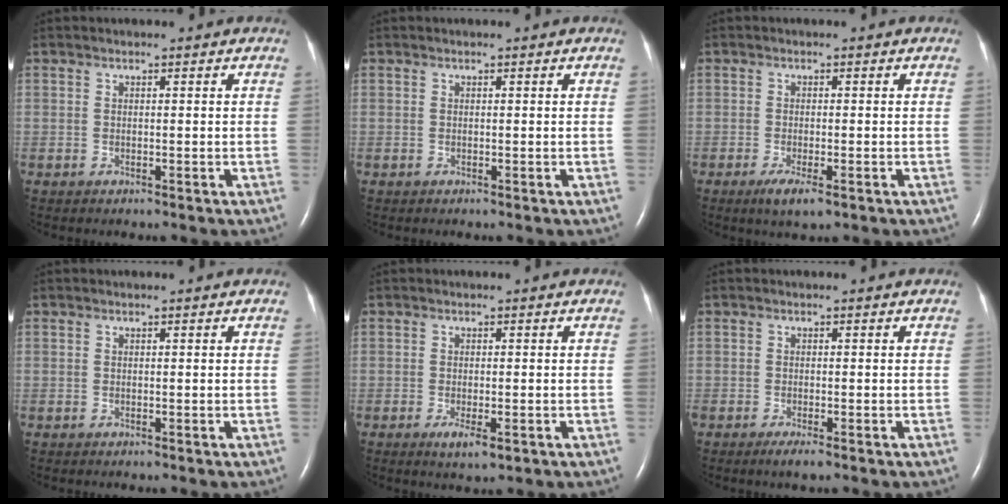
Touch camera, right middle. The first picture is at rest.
{"total": 0.0}
{"total": 3.4, "force": [-1.8, 0.7, 2.8], "torque": [-0.055, -0.008, -0.030]}
{"total": 0.0}
{"total": 2.8, "force": [-1.3, 0.8, 2.4], "torque": [-0.043, -0.005, -0.016]}
{"total": 1.7, "force": [-1.1, 0.2, 1.3], "torque": [-0.028, -0.005, -0.021]}